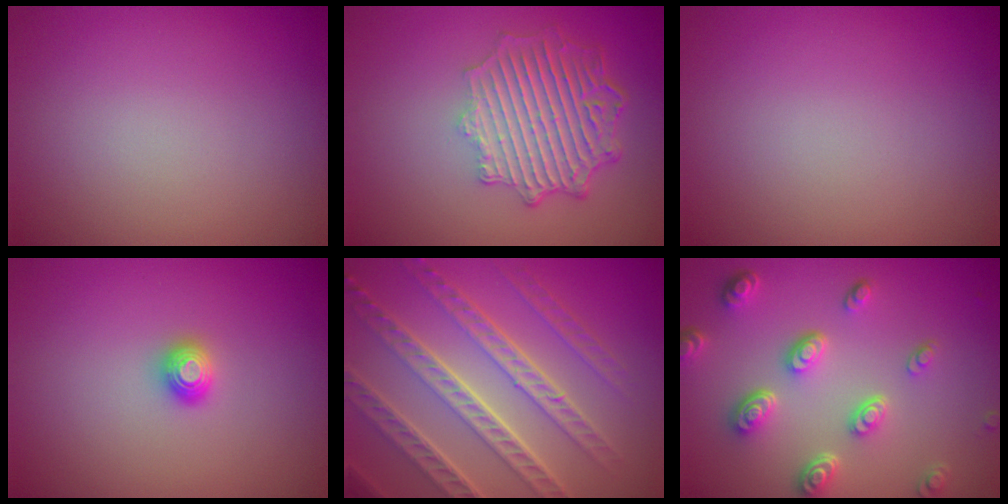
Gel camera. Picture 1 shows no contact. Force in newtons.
{"total": 6.3, "press": 4.8, "slide": 4.1}
{"total": 0.0}
{"total": 1.2, "press": 1.2, "slide": 0.1}
{"total": 8.0, "press": 5.6, "slide": 5.8}
{"total": 4.8, "press": 3.6, "slide": 3.2}